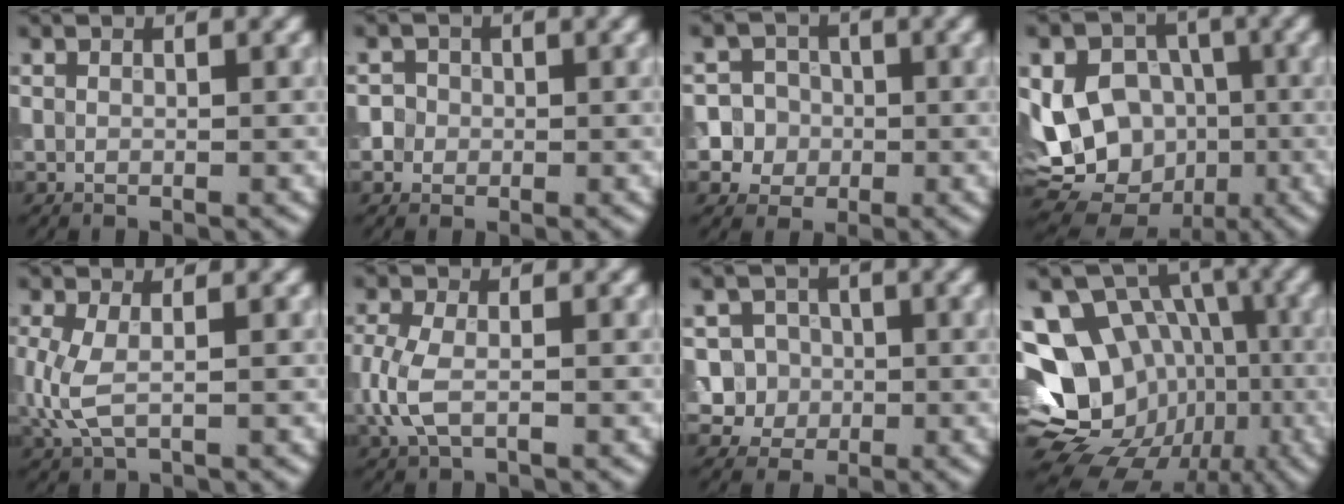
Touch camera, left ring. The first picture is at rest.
{"total": 2.7, "force": [0.1, 2.6, 0.8], "torque": [0.011, 0.018, -0.013]}
{"total": 7.4, "force": [-0.7, 7.1, 1.7], "torque": [-0.026, 0.021, -0.025]}
{"total": 13.8, "force": [-1.4, 12.2, 6.4], "torque": [-0.118, 0.004, -0.030]}
{"total": 3.2, "force": [0.1, 1.5, 2.8], "torque": [-0.072, -0.003, 0.000]}
{"total": 3.4, "force": [-0.5, 1.9, 2.8], "torque": [-0.071, 0.000, -0.014]}
{"total": 5.4, "force": [-0.1, 5.2, 1.6], "torque": [-0.007, 0.027, -0.013]}
{"total": 15.9, "force": [-4.0, 13.0, 8.3], "torque": [-0.157, -0.003, -0.046]}